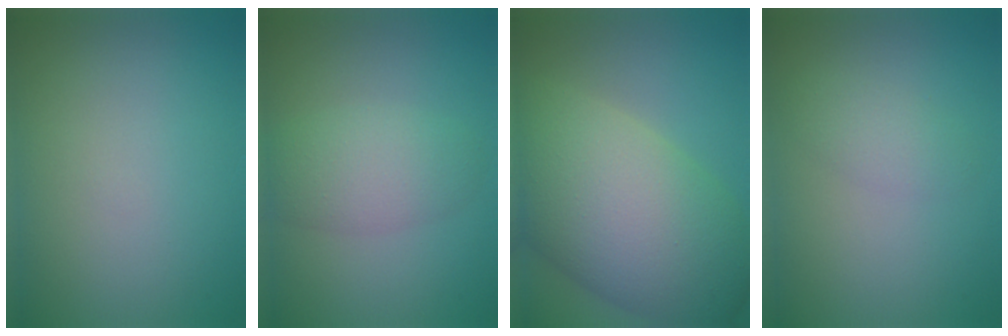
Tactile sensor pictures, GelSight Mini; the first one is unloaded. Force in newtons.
{"total": 3.7, "press": 3.7, "slide": 0.2}
{"total": 13.8, "press": 13.8, "slide": 0.8}
{"total": 1.7, "press": 1.7, "slide": 0.1}